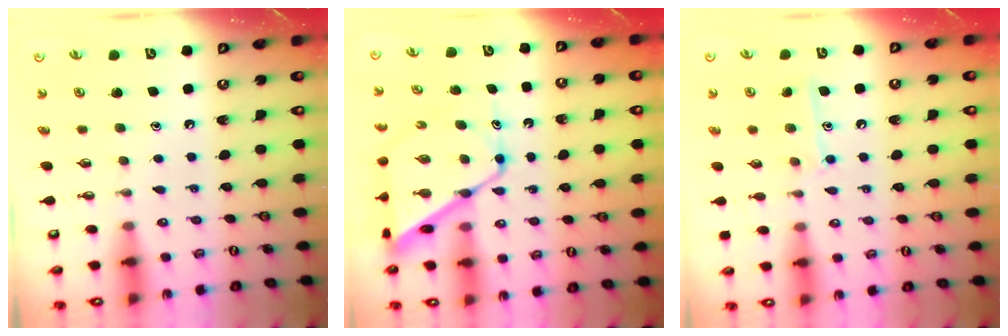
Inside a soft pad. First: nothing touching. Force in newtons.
{"total": 12.7, "press": 12.7, "slide": 0.8}
{"total": 8.8, "press": 8.8, "slide": 0.6}